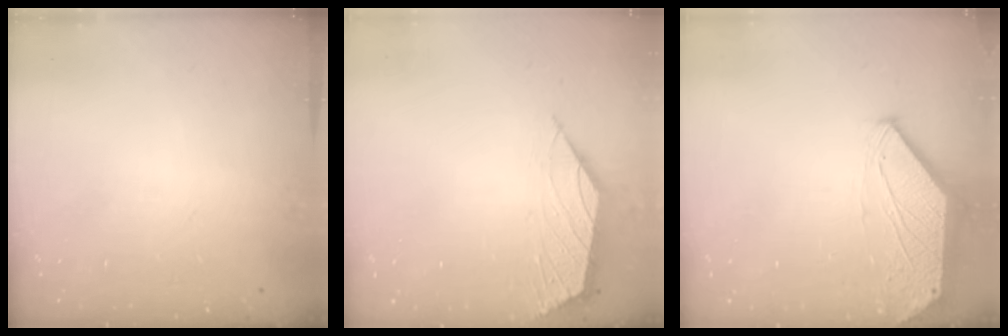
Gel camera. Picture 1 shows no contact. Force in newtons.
{"total": 1.4, "press": 1.3, "slide": 0.5}
{"total": 0.0}